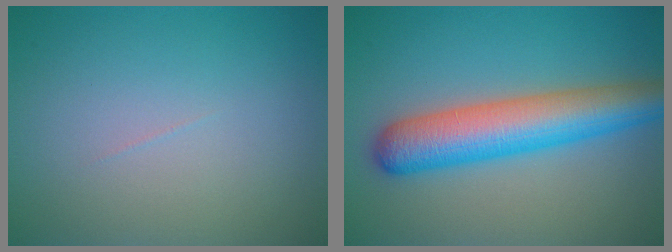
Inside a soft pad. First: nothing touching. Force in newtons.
{"total": 7.7, "press": 7.6, "slide": 0.3}